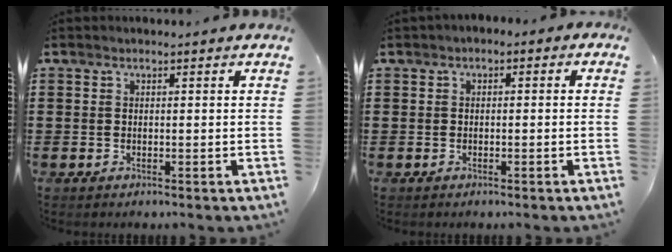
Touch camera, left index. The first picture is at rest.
{"total": 1.0, "force": [-0.9, 0.4, 0.4], "torque": [-0.011, 0.001, -0.019]}